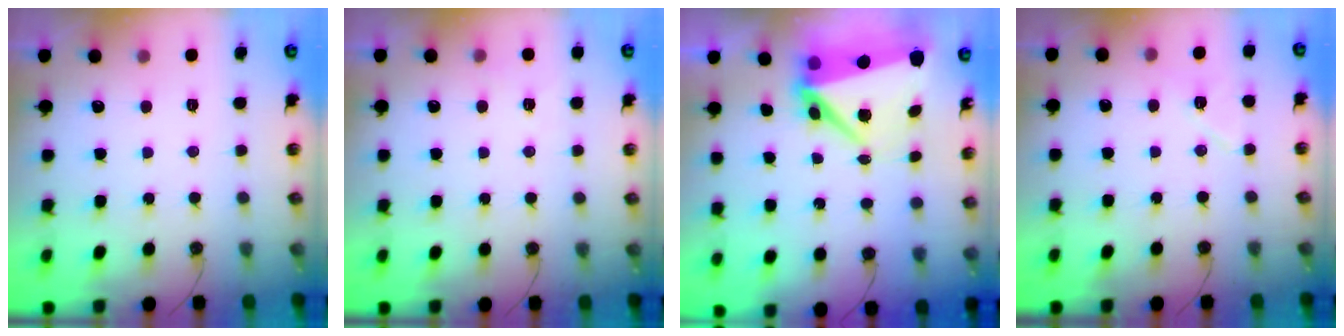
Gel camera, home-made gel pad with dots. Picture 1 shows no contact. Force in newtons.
{"total": 2.9, "press": 2.9, "slide": 0.2}
{"total": 12.6, "press": 9.1, "slide": 8.7}
{"total": 6.8, "press": 6.8, "slide": 0.5}